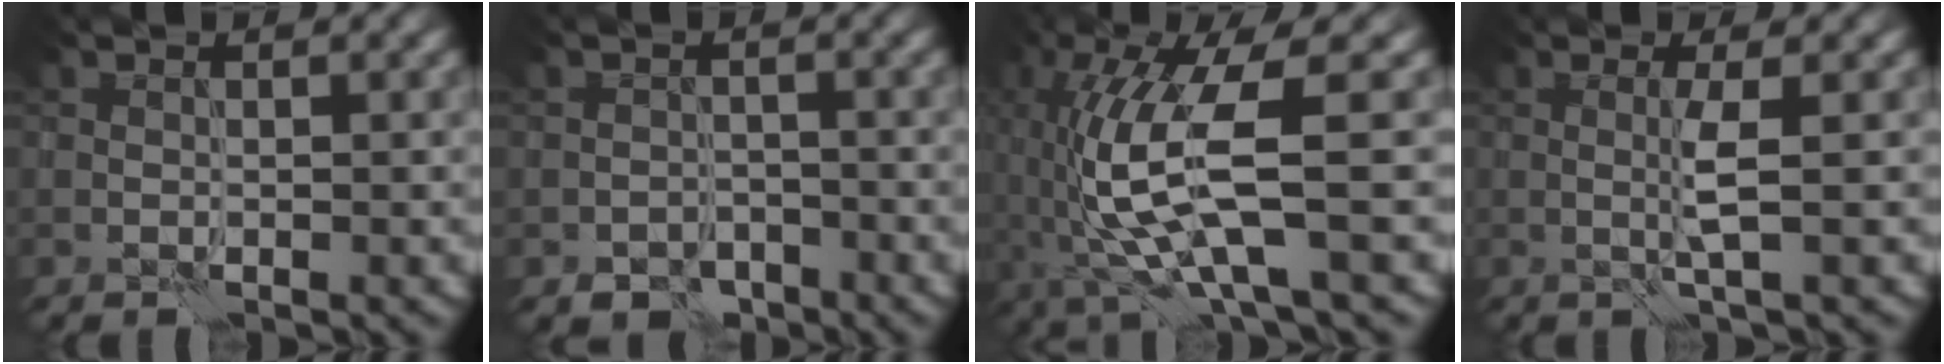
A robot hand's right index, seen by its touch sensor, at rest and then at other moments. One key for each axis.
{"total": 2.6, "fx": -1.9, "fy": 1.6, "fz": 0.9, "tx": -0.007, "ty": 0.000, "tz": -0.036}
{"total": 9.4, "fx": -1.6, "fy": 2.0, "fz": 9.0, "tx": -0.197, "ty": -0.001, "tz": -0.027}
{"total": 2.1, "fx": 0.1, "fy": -0.1, "fz": 2.1, "tx": -0.048, "ty": -0.001, "tz": -0.001}